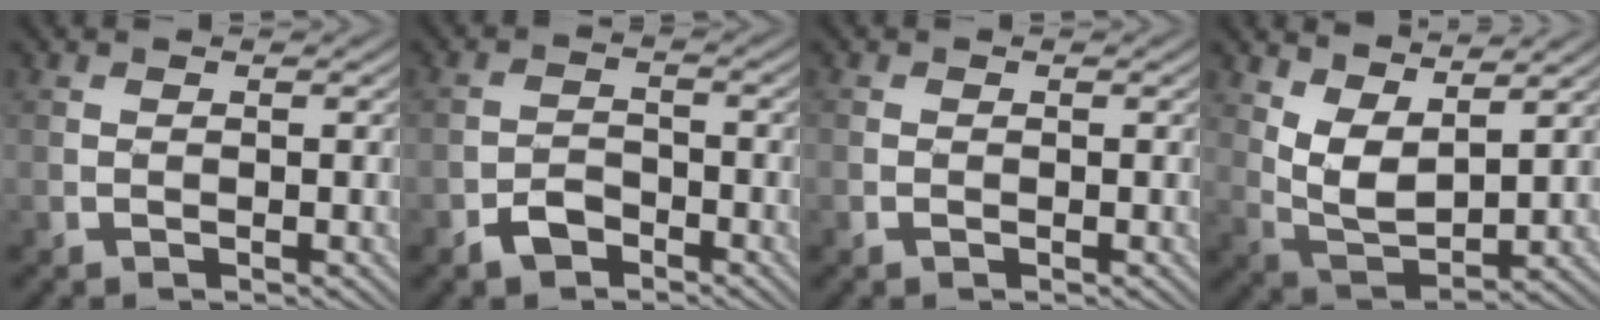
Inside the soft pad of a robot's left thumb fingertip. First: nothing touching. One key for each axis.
{"total": 3.0, "fx": -2.1, "fy": 1.7, "fz": 1.3, "tx": -0.023, "ty": 0.003, "tz": -0.047}
{"total": 0.9, "fx": -0.3, "fy": 0.7, "fz": 0.5, "tx": -0.010, "ty": -0.003, "tz": -0.007}
{"total": 6.8, "fx": 4.2, "fy": 2.7, "fz": 4.6, "tx": -0.106, "ty": -0.006, "tz": 0.087}